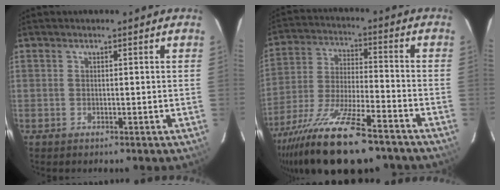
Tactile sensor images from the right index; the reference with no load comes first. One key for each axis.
{"total": 22.3, "fx": -17.0, "fy": 5.2, "fz": 13.5, "tx": -0.270, "ty": -0.055, "tz": -0.286}